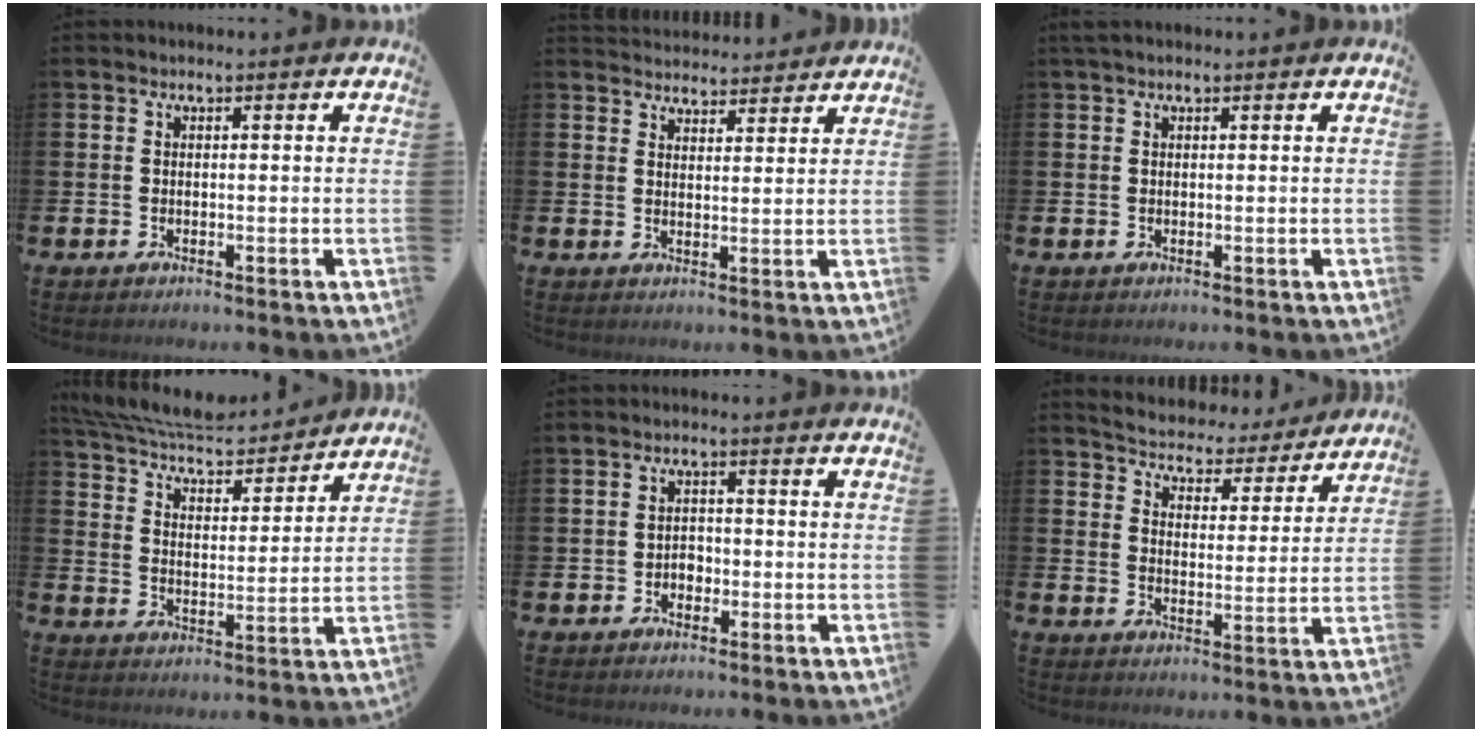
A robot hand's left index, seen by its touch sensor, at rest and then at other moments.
{"total": 3.9, "force": [3.8, 0.7, -0.4], "torque": [0.002, -0.024, 0.069]}
{"total": 0.9, "force": [0.7, 0.3, 0.4], "torque": [-0.005, 0.003, 0.011]}
{"total": 7.5, "force": [7.0, 1.7, 1.9], "torque": [-0.074, -0.054, 0.123]}
{"total": 1.9, "force": [-0.9, 1.5, 0.6], "torque": [-0.010, 0.003, -0.022]}
{"total": 5.1, "force": [4.9, 1.2, -0.1], "torque": [-0.022, -0.047, 0.080]}